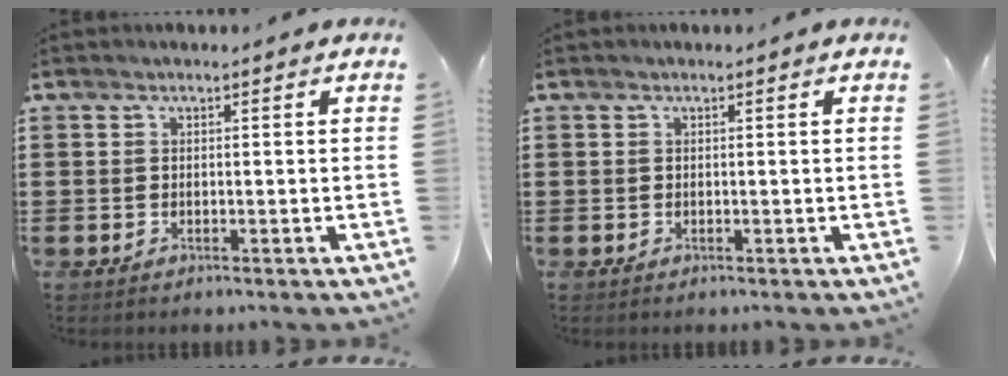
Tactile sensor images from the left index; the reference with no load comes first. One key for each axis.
{"total": 0.0}